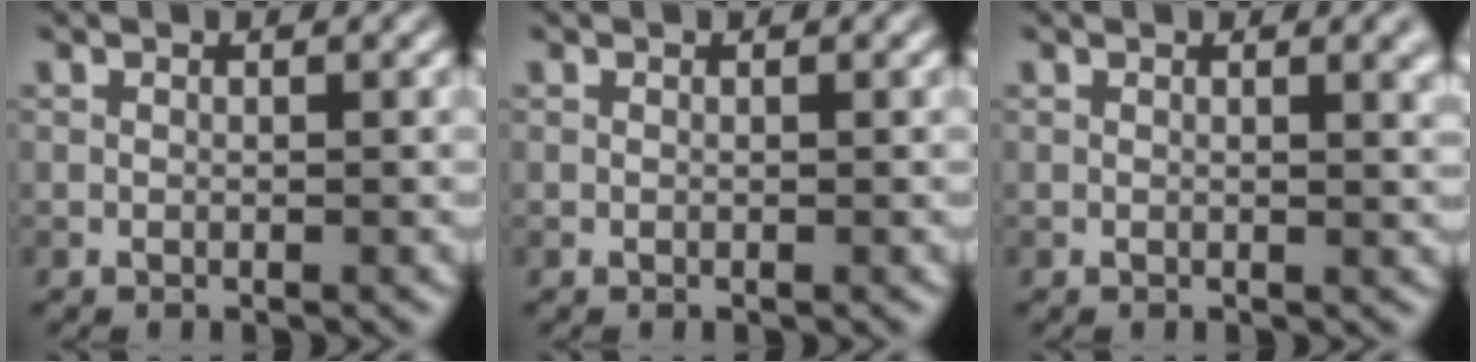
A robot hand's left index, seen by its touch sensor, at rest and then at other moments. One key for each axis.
{"total": 0.0}
{"total": 2.5, "fx": 1.1, "fy": 1.0, "fz": 2.1, "tx": -0.011, "ty": 0.006, "tz": 0.011}